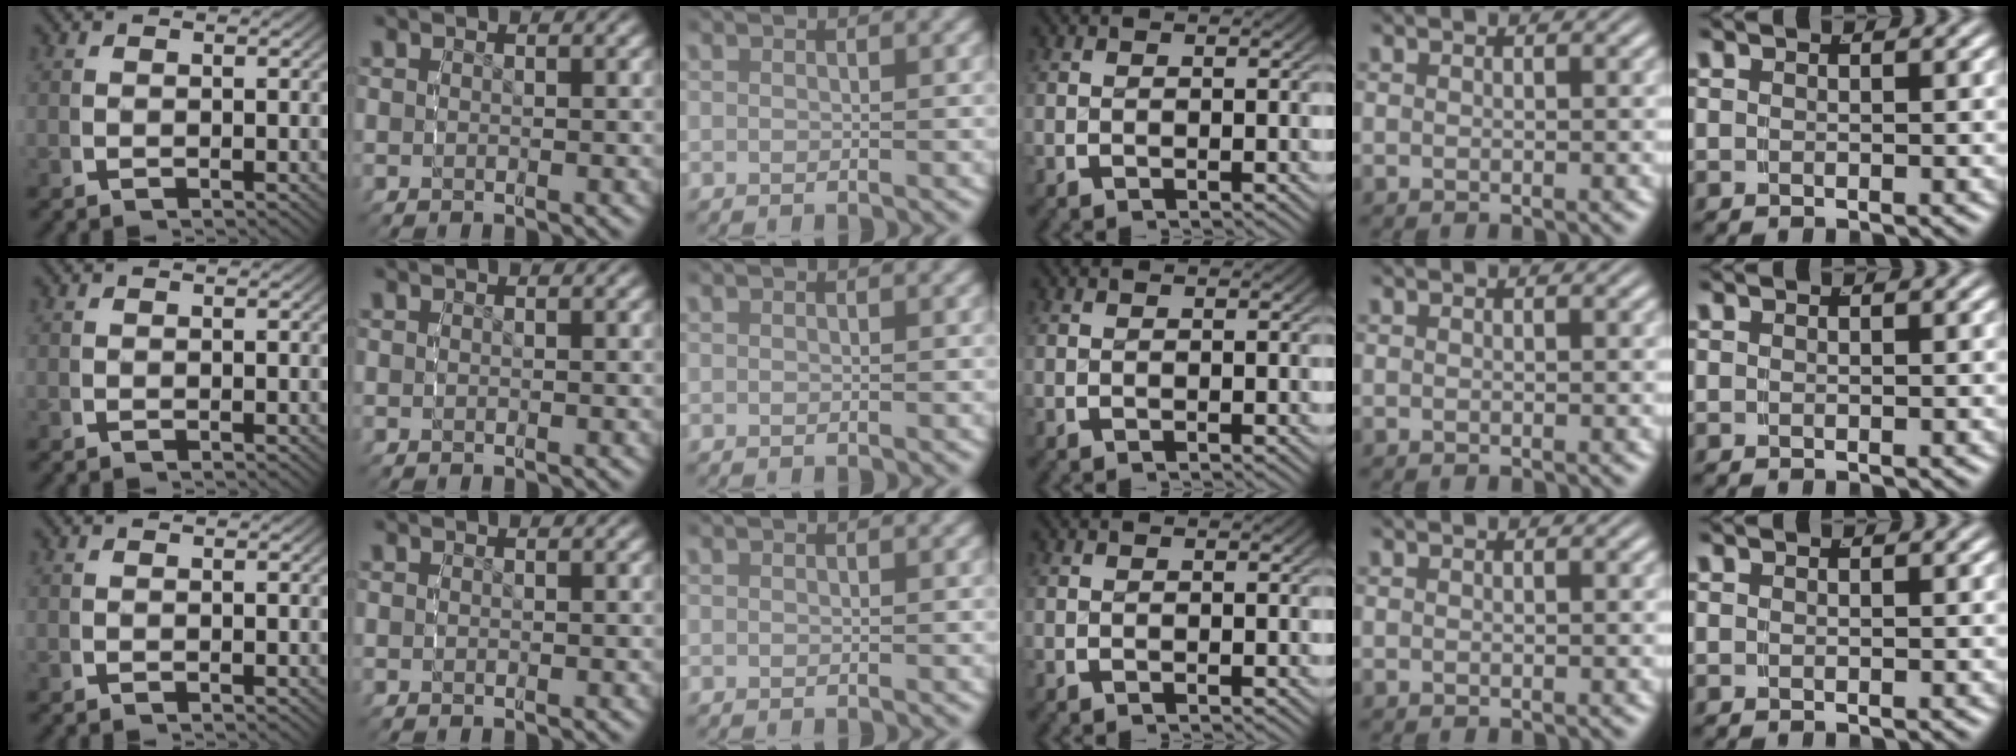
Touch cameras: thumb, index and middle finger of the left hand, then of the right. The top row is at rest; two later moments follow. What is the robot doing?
{"motion": "reach", "object": "coat"}